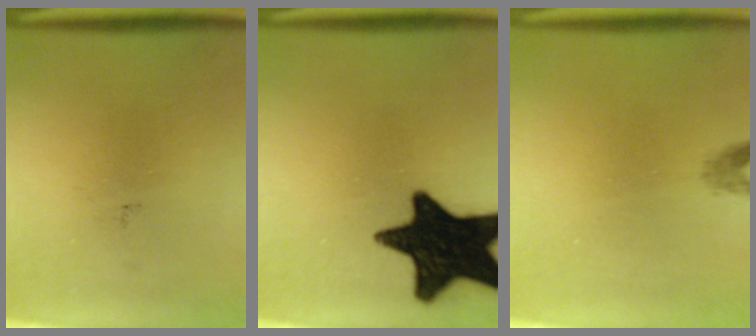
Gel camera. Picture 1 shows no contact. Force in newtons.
{"total": 18.4}
{"total": 1.2}